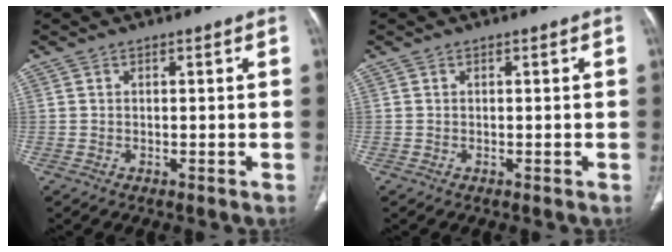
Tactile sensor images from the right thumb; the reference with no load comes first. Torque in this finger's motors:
{"motor_torque": [0.00, 0.00, 0.00, 0.00, 0.00]}